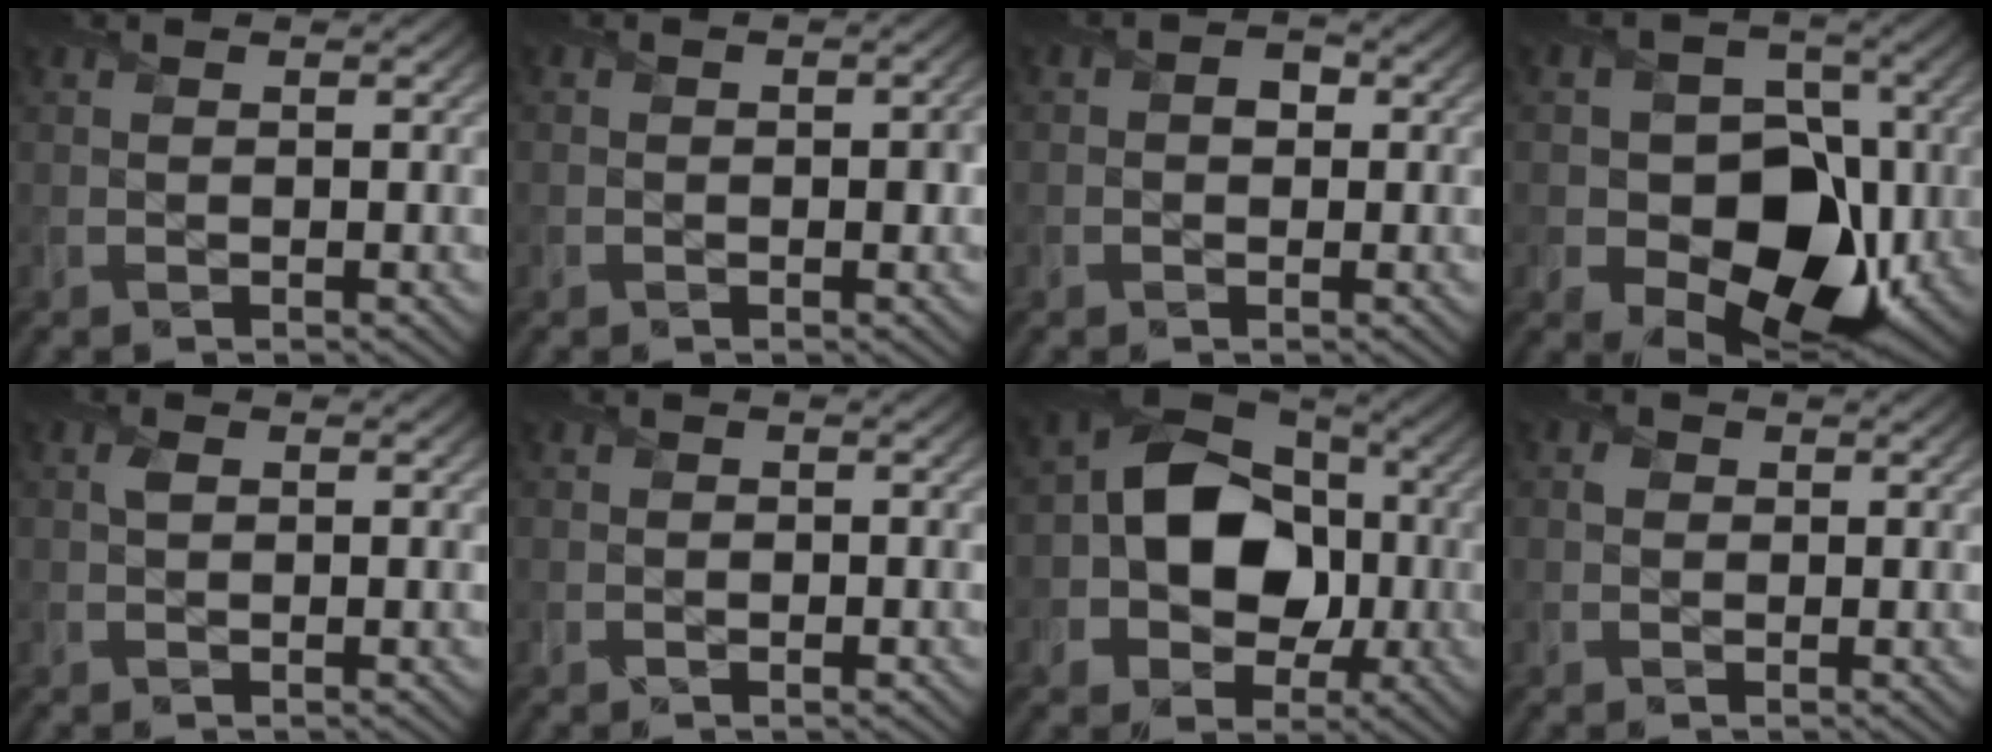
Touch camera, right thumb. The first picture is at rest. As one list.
[{"total": 1.7, "force": [-0.2, 1.2, 1.2], "torque": [-0.015, -0.005, -0.002]}, {"total": 1.7, "force": [0.1, 1.4, 0.9], "torque": [-0.011, 0.000, -0.005]}, {"total": 12.7, "force": [-2.3, 9.3, 8.3], "torque": [-0.112, -0.013, -0.057]}, {"total": 1.0, "force": [0.3, 0.6, 0.7], "torque": [-0.015, 0.003, 0.002]}, {"total": 0.9, "force": [-0.3, 0.8, 0.3], "torque": [0.000, -0.007, -0.007]}, {"total": 11.8, "force": [-0.9, 9.0, 7.6], "torque": [-0.131, 0.008, -0.035]}, {"total": 0.9, "force": [0.2, 0.9, 0.2], "torque": [-0.004, 0.001, -0.003]}]